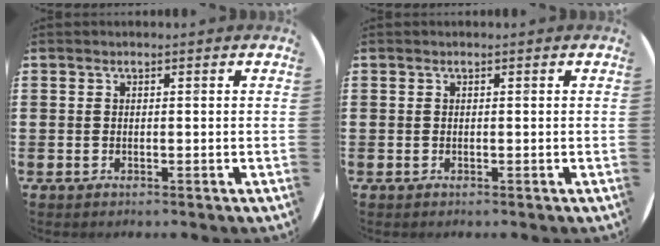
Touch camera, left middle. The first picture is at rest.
{"total": 0.0}